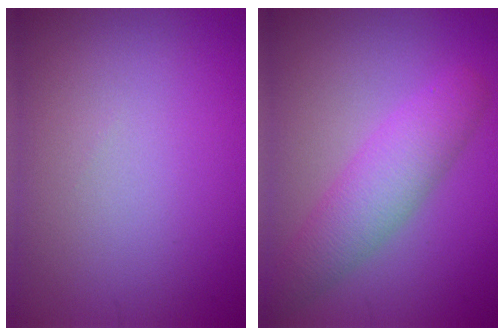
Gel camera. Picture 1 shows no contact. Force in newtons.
{"total": 4.5, "press": 4.5, "slide": 0.2}